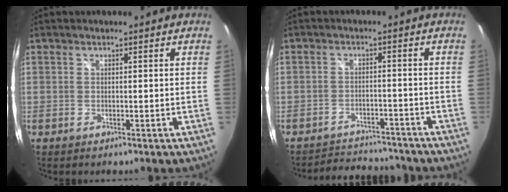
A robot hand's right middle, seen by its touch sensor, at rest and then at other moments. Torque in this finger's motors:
{"motor_torque": [-0.02, -0.29, -0.05, -0.02]}